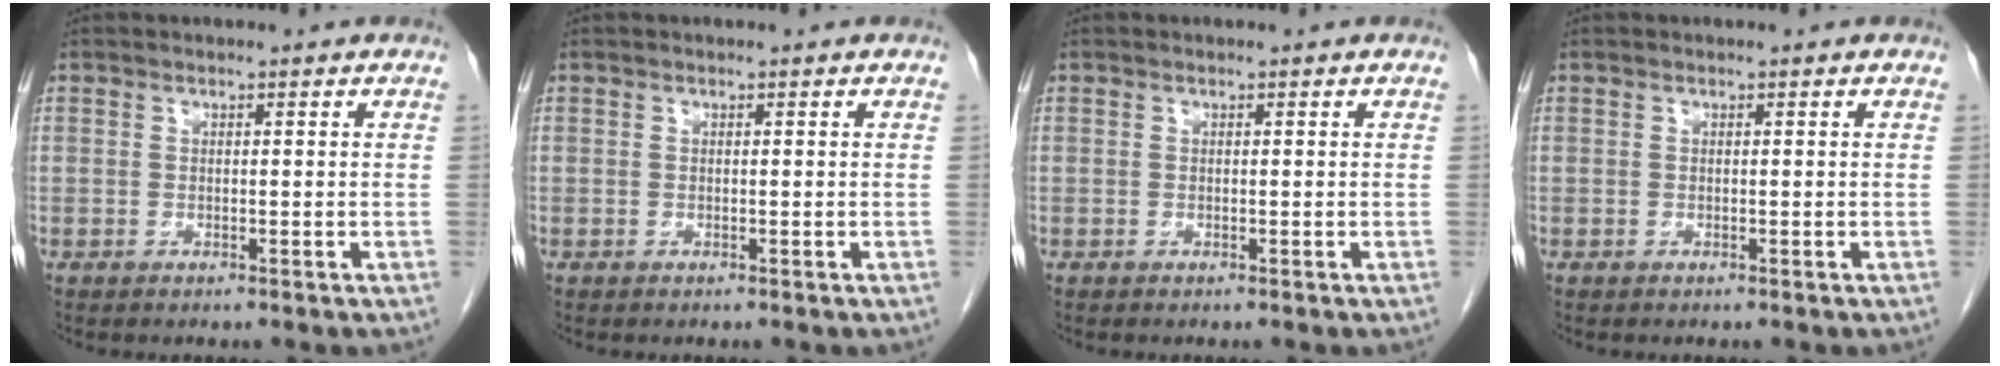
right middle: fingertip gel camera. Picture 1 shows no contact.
{"total": 0.0}
{"total": 0.0}
{"total": 0.0}